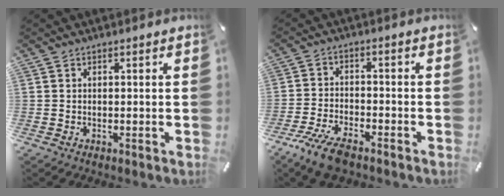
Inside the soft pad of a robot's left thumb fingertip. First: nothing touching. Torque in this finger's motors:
{"motor_torque": [-0.72, 0.94, 0.53, 0.57, 0.04]}